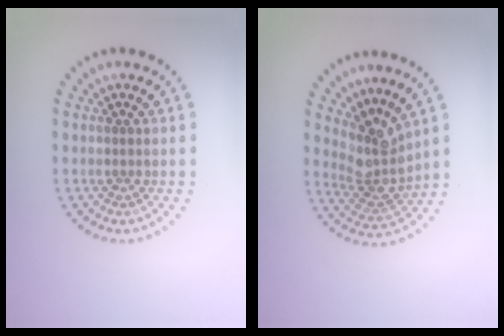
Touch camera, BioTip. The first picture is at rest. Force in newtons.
{"total": 3.9, "press": 3.0, "slide": 2.6}